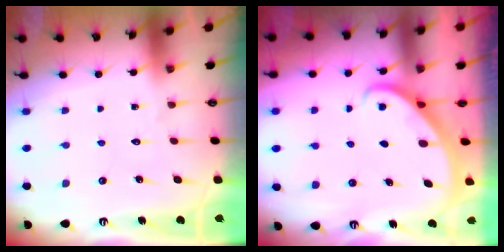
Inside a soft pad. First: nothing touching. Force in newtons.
{"total": 2.3, "press": 2.3, "slide": 0.2}